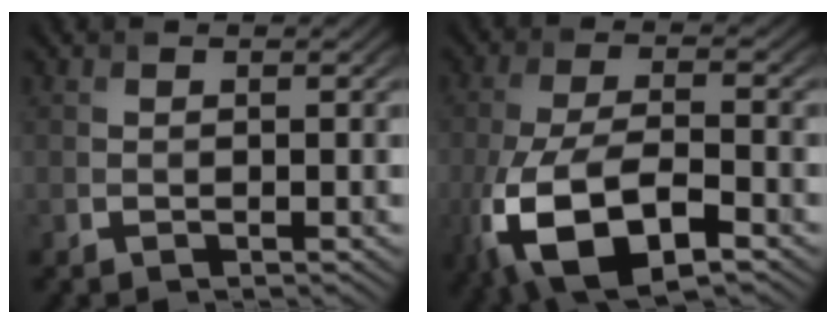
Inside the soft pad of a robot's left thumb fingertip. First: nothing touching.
{"total": 13.4, "force": [-6.2, 5.6, 10.5], "torque": [-0.240, -0.035, -0.118]}